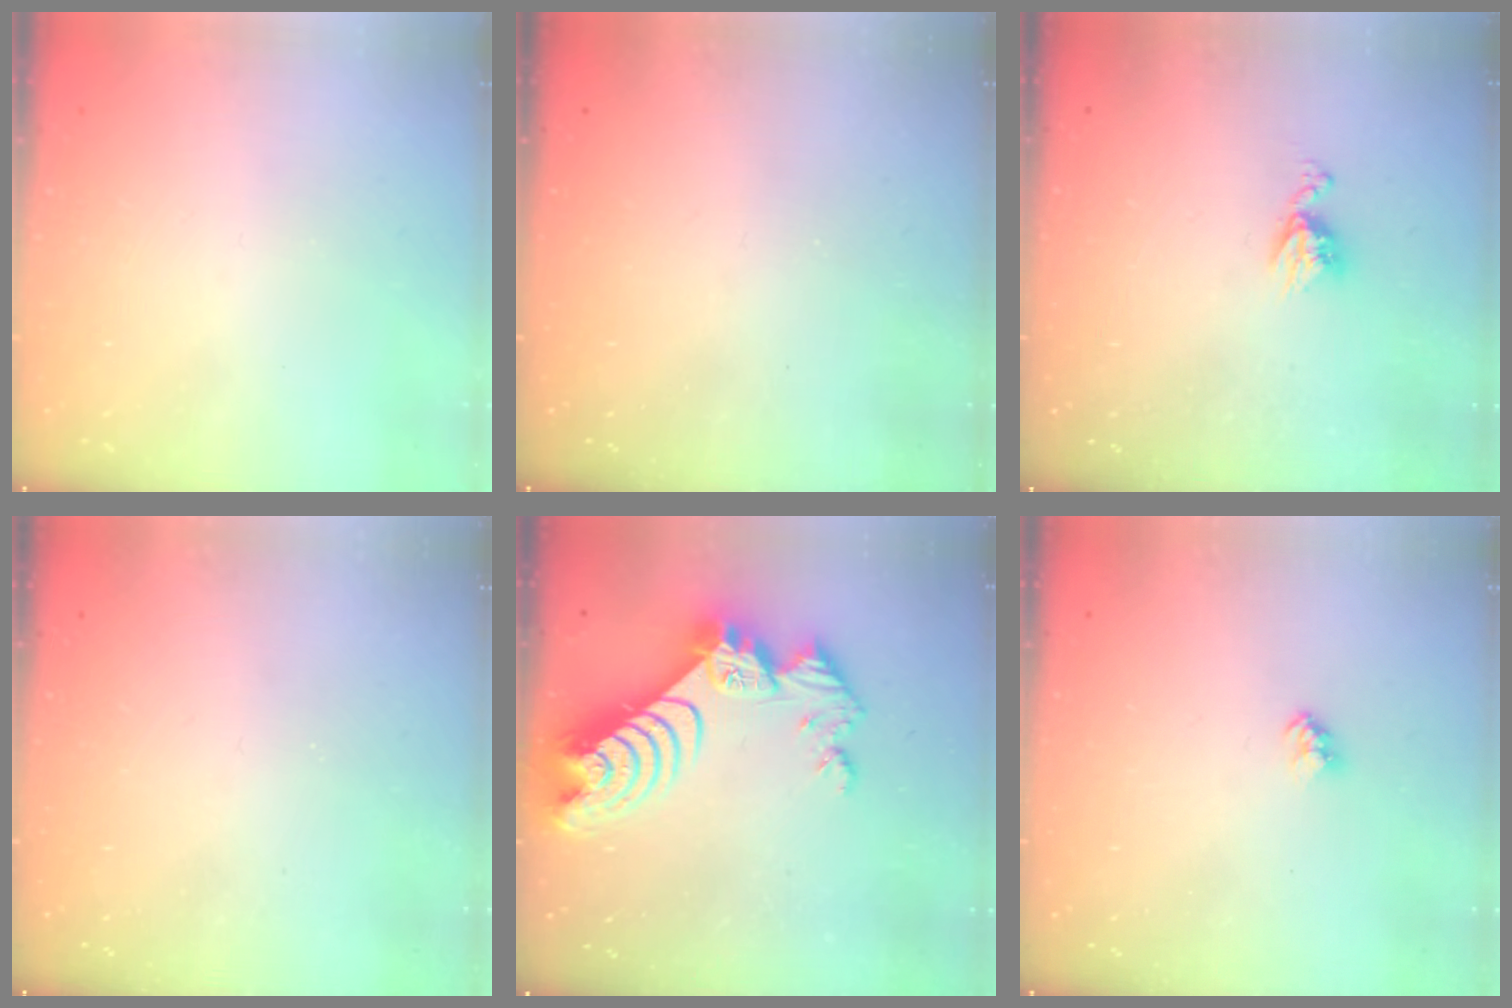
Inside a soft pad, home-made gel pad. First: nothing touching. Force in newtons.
{"total": 0.0}
{"total": 6.4, "press": 6.4, "slide": 0.5}
{"total": 0.0}
{"total": 14.6, "press": 14.5, "slide": 1.5}
{"total": 2.4, "press": 2.4, "slide": 0.2}